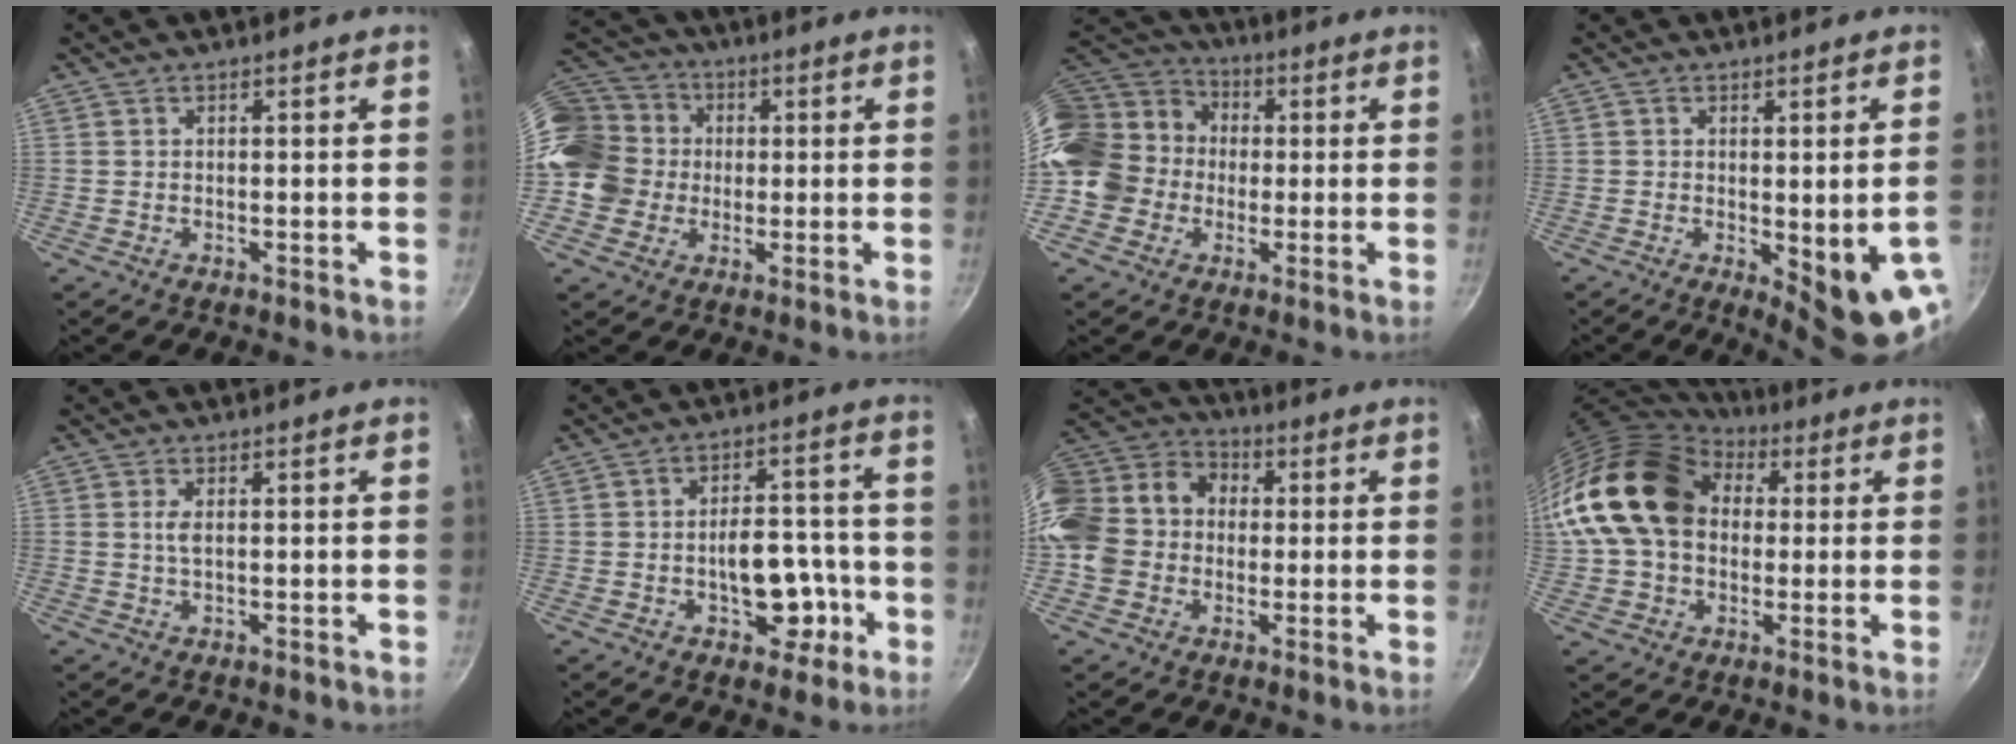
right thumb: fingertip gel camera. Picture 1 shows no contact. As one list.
[{"total": 15.3, "force": [0.2, 13.8, 6.7], "torque": [-0.111, 0.032, -0.004]}, {"total": 19.0, "force": [-1.1, 16.5, 9.3], "torque": [-0.158, 0.055, -0.030]}, {"total": 10.7, "force": [-2.3, 3.1, 10.0], "torque": [-0.107, -0.010, -0.018]}, {"total": 1.8, "force": [0.3, 0.7, 1.6], "torque": [-0.035, 0.000, 0.006]}, {"total": 10.6, "force": [-3.4, 6.4, 7.8], "torque": [-0.069, 0.035, -0.040]}, {"total": 16.7, "force": [-0.6, 13.9, 9.2], "torque": [-0.156, 0.048, -0.025]}, {"total": 20.2, "force": [4.1, 15.0, 12.9], "torque": [-0.224, 0.032, 0.066]}]